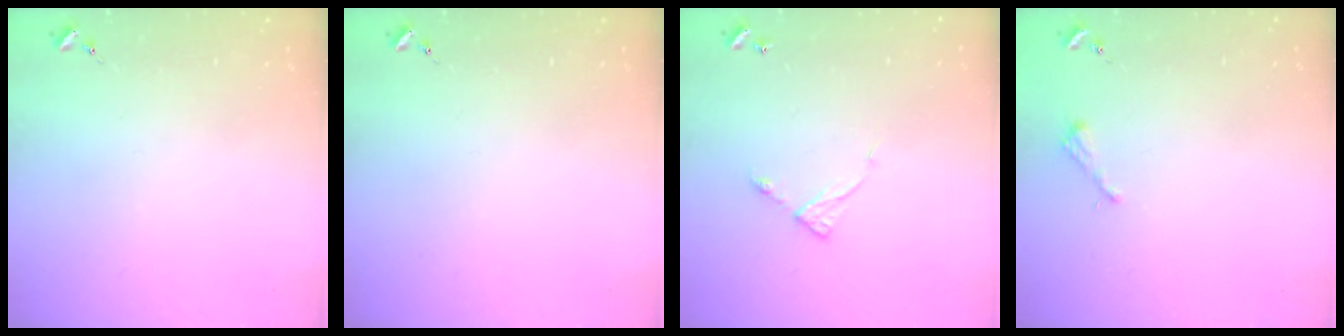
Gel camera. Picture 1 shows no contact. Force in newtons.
{"total": 0.0}
{"total": 5.8, "press": 5.7, "slide": 0.6}
{"total": 2.6, "press": 2.6, "slide": 0.3}